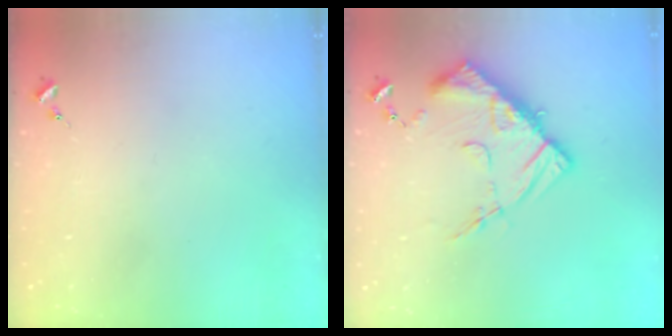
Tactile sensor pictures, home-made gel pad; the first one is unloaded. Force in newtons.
{"total": 14.8, "press": 14.7, "slide": 1.4}